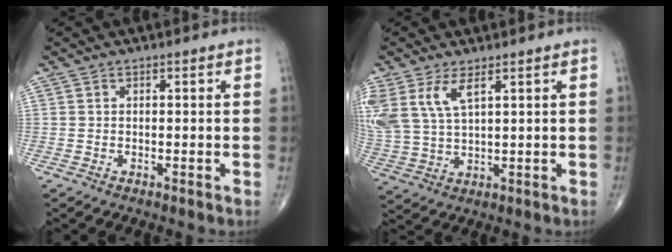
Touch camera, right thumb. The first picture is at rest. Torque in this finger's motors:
{"motor_torque": [0.19, 0.30, 0.99, 0.70, 0.12]}